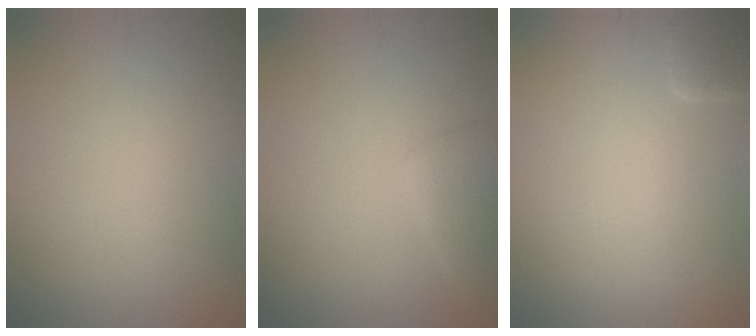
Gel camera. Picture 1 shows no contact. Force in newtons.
{"total": 2.5, "press": 2.5, "slide": 0.0}
{"total": 2.0, "press": 2.0, "slide": 0.3}